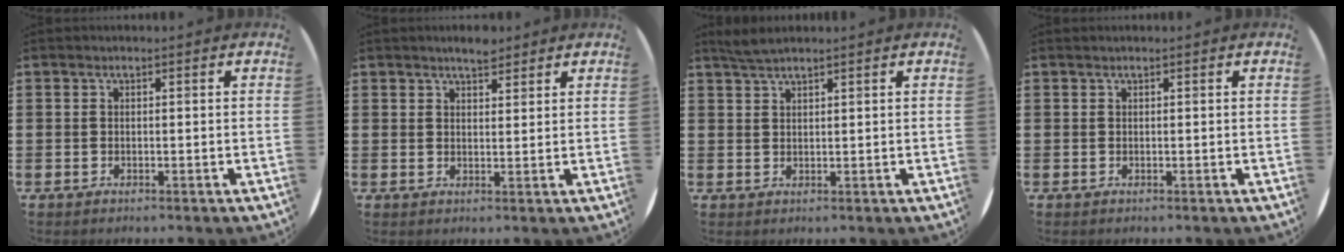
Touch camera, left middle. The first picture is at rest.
{"total": 2.8, "force": [2.6, 0.7, 0.6], "torque": [-0.008, -0.003, 0.046]}
{"total": 2.2, "force": [1.9, 0.2, 0.9], "torque": [-0.019, 0.003, 0.035]}
{"total": 0.0}